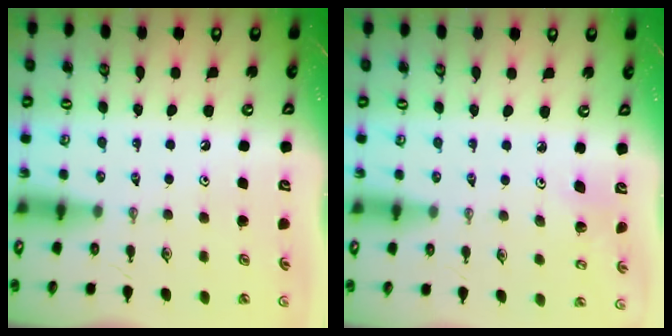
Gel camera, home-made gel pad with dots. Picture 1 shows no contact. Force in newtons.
{"total": 2.7, "press": 2.7, "slide": 0.4}